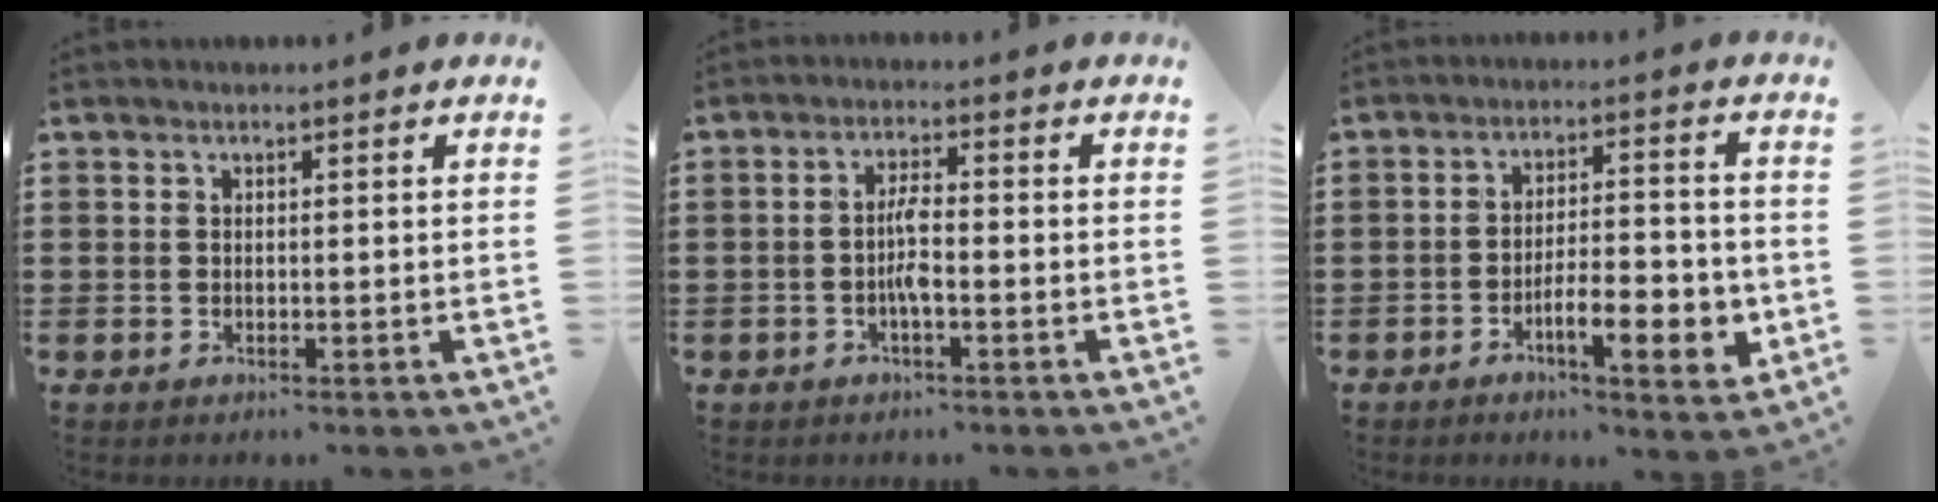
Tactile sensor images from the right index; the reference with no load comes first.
{"total": 3.7, "force": [-1.0, 0.9, 3.4], "torque": [-0.078, 0.000, -0.024]}
{"total": 8.6, "force": [-3.4, 2.7, 7.4], "torque": [-0.108, 0.002, -0.056]}